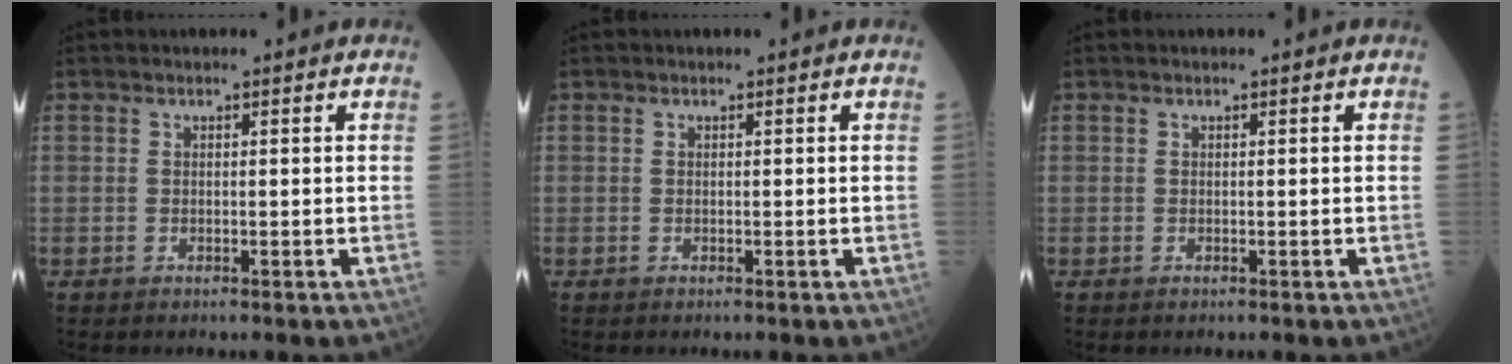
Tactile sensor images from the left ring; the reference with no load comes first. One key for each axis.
{"total": 0.0}
{"total": 0.0}